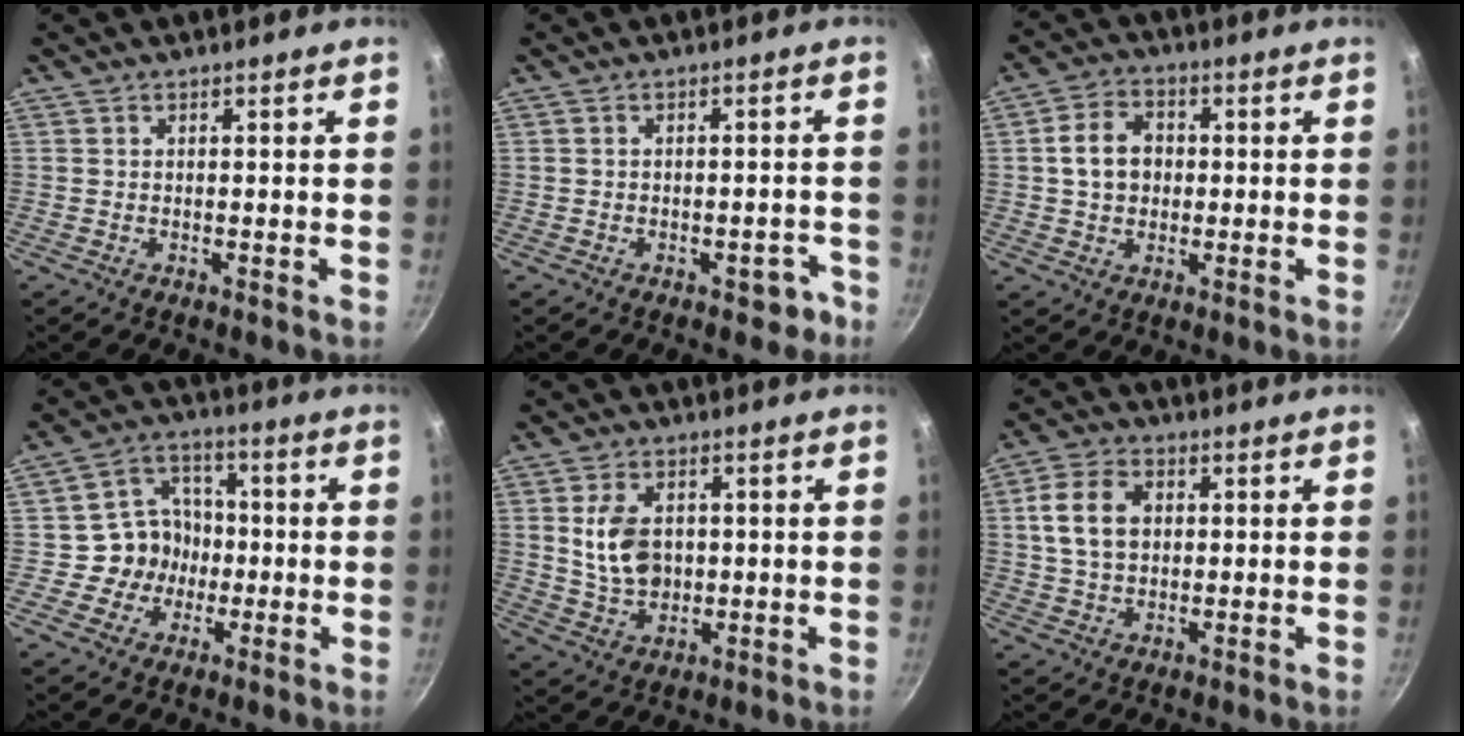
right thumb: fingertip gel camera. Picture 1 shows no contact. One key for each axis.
{"total": 3.6, "fx": -2.1, "fy": 2.2, "fz": 1.9, "tx": 0.001, "ty": 0.036, "tz": -0.009}
{"total": 7.9, "fx": 0.5, "fy": 6.2, "fz": 4.8, "tx": -0.062, "ty": 0.014, "tz": 0.002}
{"total": 9.5, "fx": -1.2, "fy": 8.7, "fz": 3.6, "tx": -0.016, "ty": 0.024, "tz": -0.032}
{"total": 9.4, "fx": 1.3, "fy": 6.6, "fz": 6.5, "tx": -0.105, "ty": -0.010, "tz": 0.029}
{"total": 9.6, "fx": 1.7, "fy": 6.9, "fz": 6.5, "tx": -0.108, "ty": 0.011, "tz": 0.026}